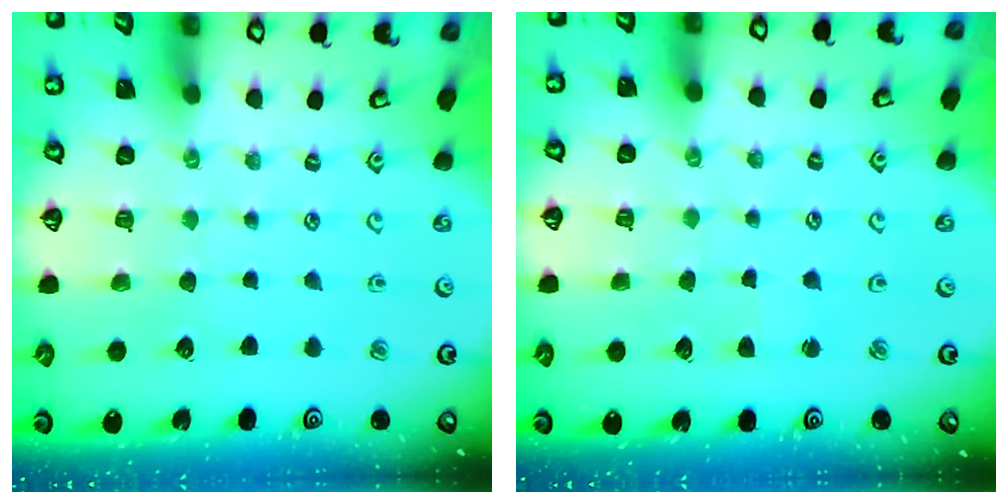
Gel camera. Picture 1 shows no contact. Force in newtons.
{"total": 1.3, "press": 1.3, "slide": 0.2}